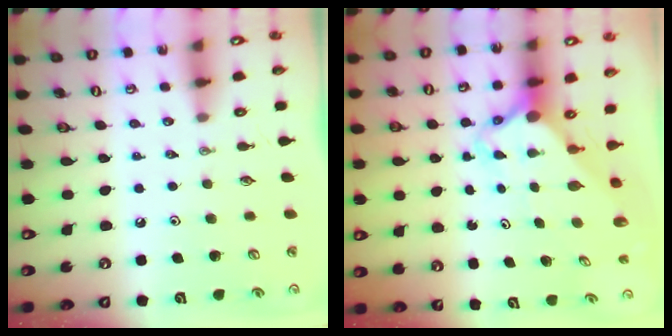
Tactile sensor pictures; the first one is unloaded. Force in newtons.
{"total": 3.8, "press": 3.8, "slide": 0.3}